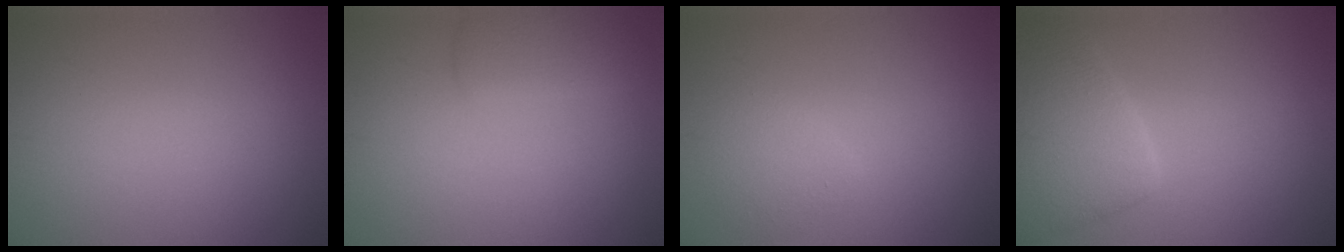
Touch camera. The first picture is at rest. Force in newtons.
{"total": 2.4, "press": 2.4, "slide": 0.1}
{"total": 1.8, "press": 1.8, "slide": 0.2}
{"total": 5.9, "press": 5.9, "slide": 0.2}